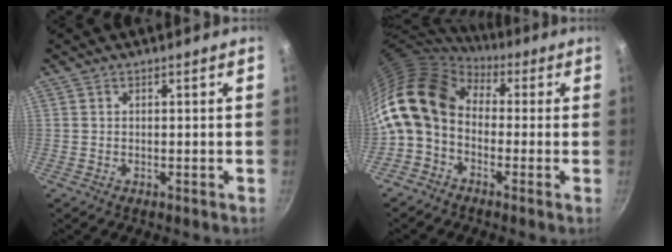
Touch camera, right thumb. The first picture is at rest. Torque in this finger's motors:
{"motor_torque": [2.28, 2.73, 1.06, -1.05, 0.26]}